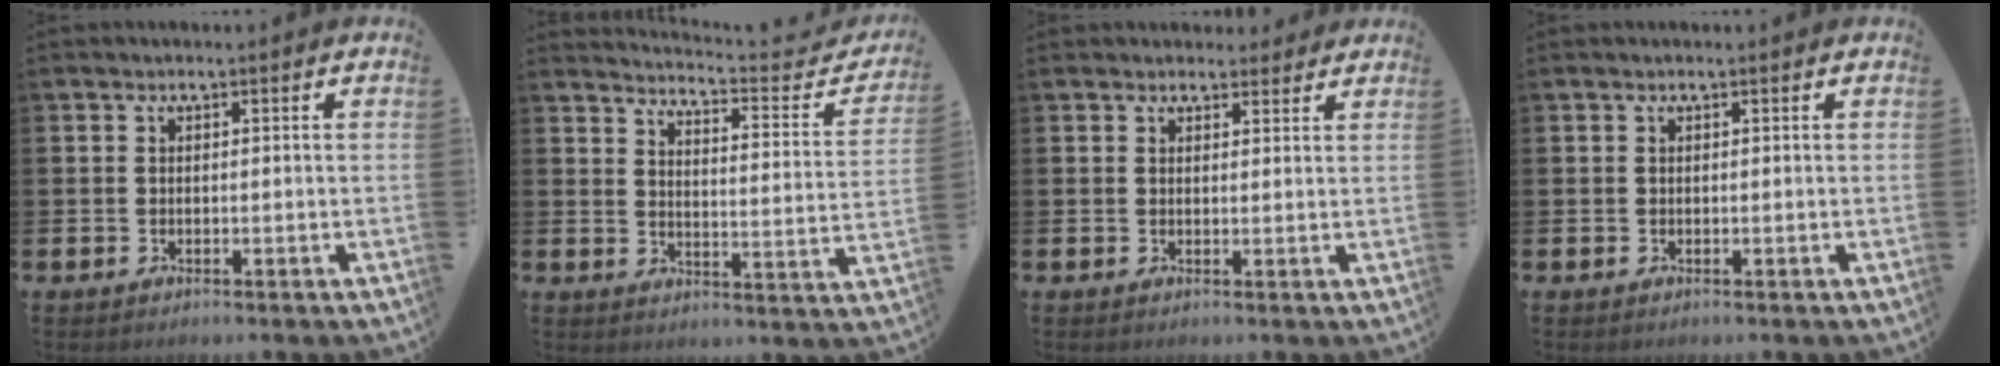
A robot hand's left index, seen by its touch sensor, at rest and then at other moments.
{"total": 3.9, "force": [3.8, -0.1, 1.0], "torque": [-0.024, -0.045, 0.054]}
{"total": 2.1, "force": [2.0, 0.8, -0.1], "torque": [0.008, -0.008, 0.036]}
{"total": 0.0}